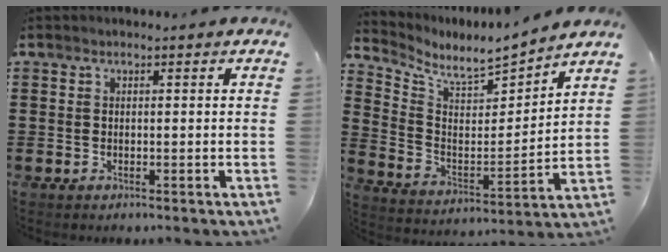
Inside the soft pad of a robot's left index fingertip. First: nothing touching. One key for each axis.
{"total": 5.6, "fx": 5.2, "fy": 1.3, "fz": 1.7, "tx": -0.062, "ty": -0.043, "tz": 0.084}